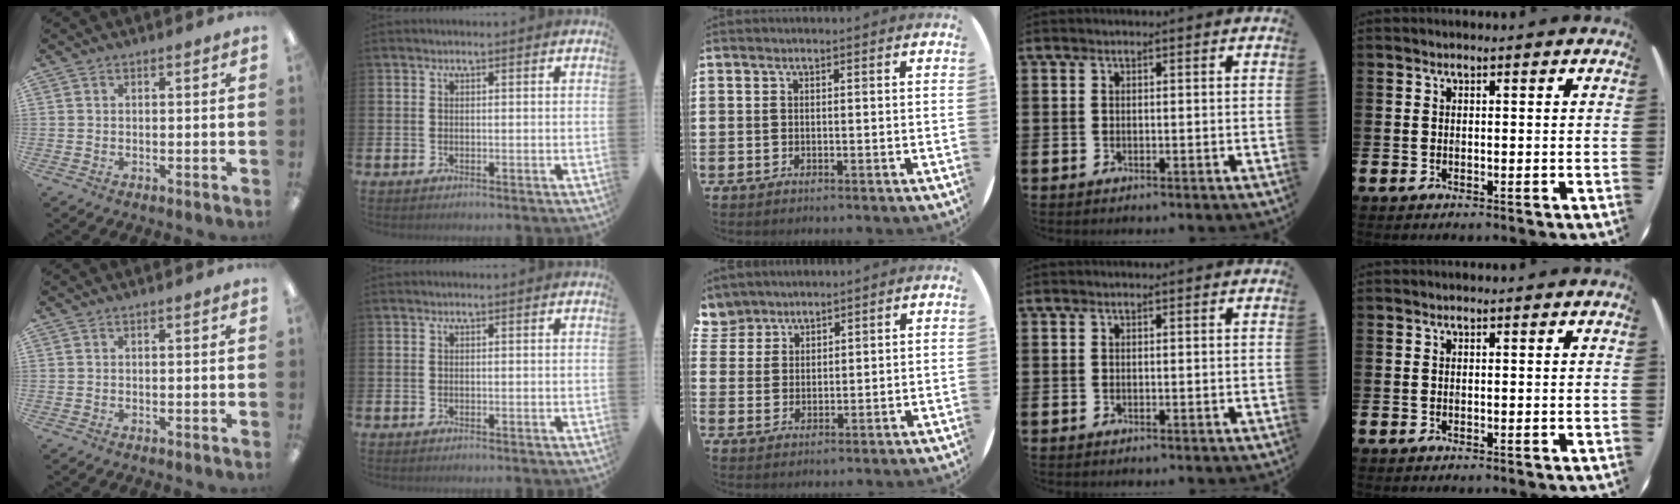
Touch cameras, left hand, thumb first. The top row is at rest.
{"middle": {"total": 4.1, "force": [3.7, 1.8, -0.4], "torque": [-0.006, -0.009, 0.072]}}